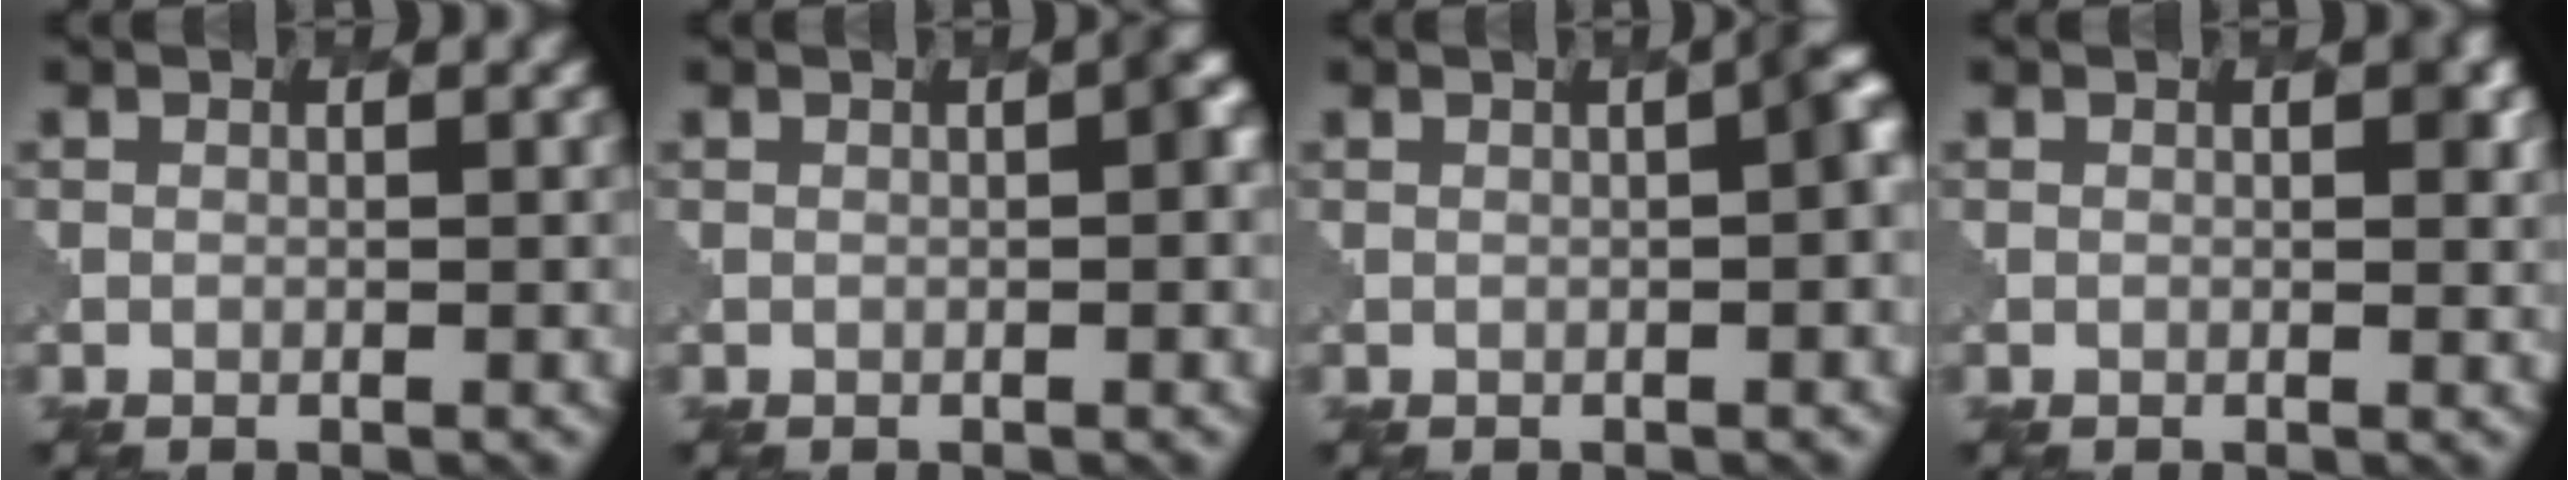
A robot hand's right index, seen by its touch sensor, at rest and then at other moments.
{"total": 1.6, "force": [0.1, 0.0, 1.6], "torque": [-0.024, 0.007, -0.003]}
{"total": 3.2, "force": [0.1, 0.6, 3.1], "torque": [-0.034, 0.014, -0.001]}
{"total": 1.6, "force": [0.4, 0.6, 1.4], "torque": [-0.014, 0.000, 0.000]}